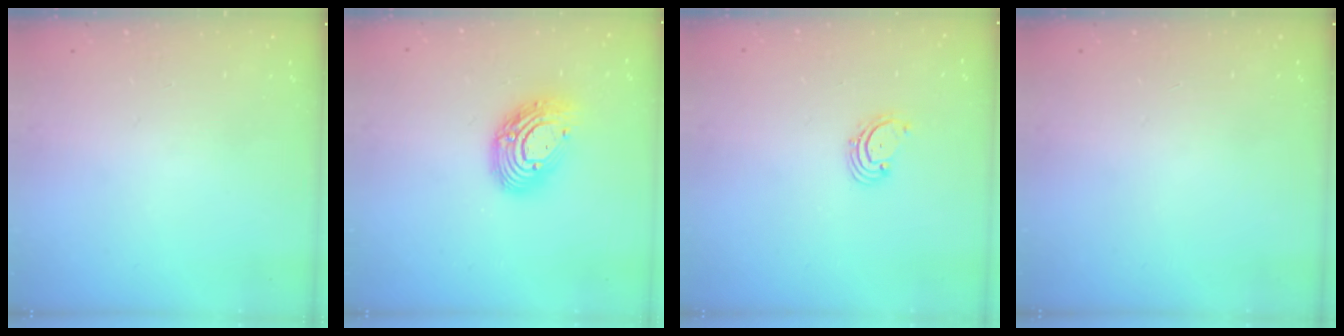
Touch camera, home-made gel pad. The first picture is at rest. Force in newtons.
{"total": 13.4, "press": 13.3, "slide": 1.4}
{"total": 1.9, "press": 1.8, "slide": 0.2}
{"total": 0.0}